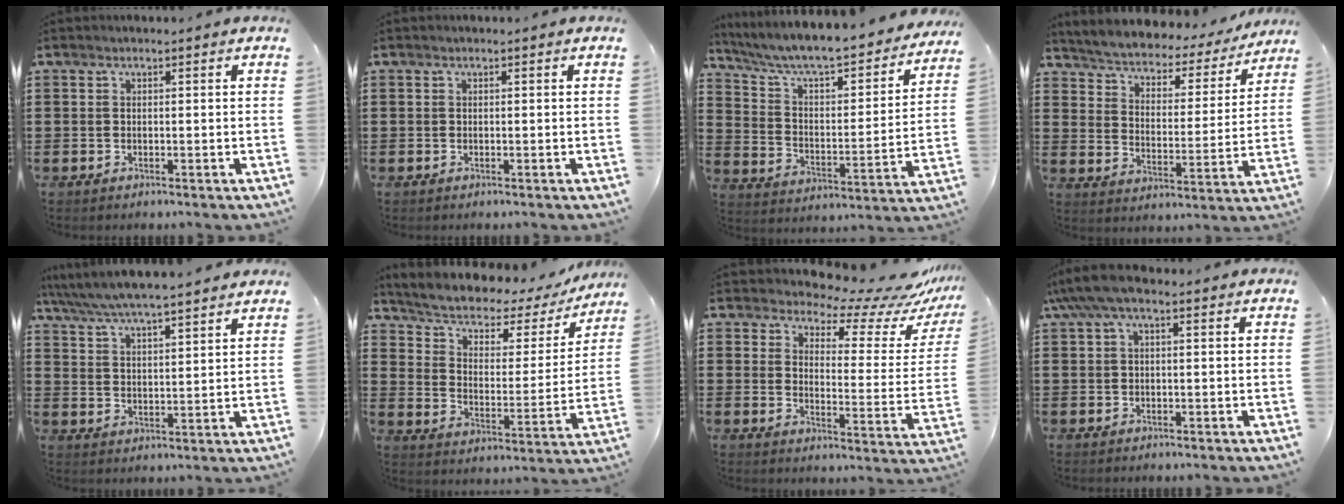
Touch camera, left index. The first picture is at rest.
{"total": 0.0}
{"total": 6.7, "force": [5.8, 0.7, 3.1], "torque": [-0.088, -0.053, 0.093]}
{"total": 3.4, "force": [3.4, 0.5, 0.3], "torque": [-0.030, -0.033, 0.047]}
{"total": 5.8, "force": [5.6, -0.1, 1.8], "torque": [-0.056, -0.028, 0.098]}
{"total": 4.1, "force": [2.7, 2.2, 2.1], "torque": [-0.058, -0.022, 0.037]}
{"total": 7.6, "force": [6.7, 2.3, 2.7], "torque": [-0.053, -0.055, 0.112]}
{"total": 3.5, "force": [0.8, 1.2, 3.2], "torque": [-0.076, 0.002, 0.008]}